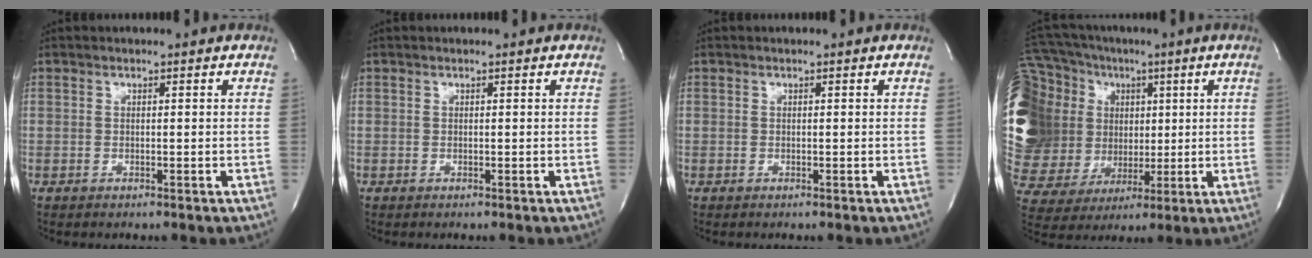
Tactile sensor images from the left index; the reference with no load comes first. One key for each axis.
{"total": 0.0}
{"total": 0.0}
{"total": 31.4, "fx": 6.8, "fy": 24.9, "fz": 17.9, "tx": -0.486, "ty": 0.104, "tz": 0.143}